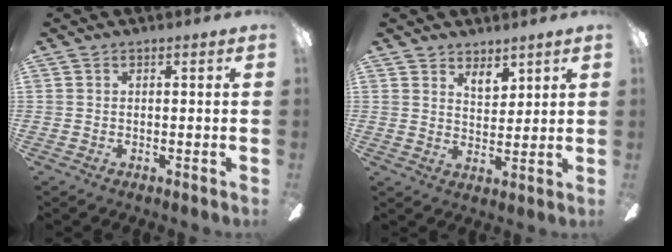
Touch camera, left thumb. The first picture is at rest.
{"total": 5.3, "force": [4.1, 2.5, 2.3], "torque": [-0.022, -0.021, 0.070]}